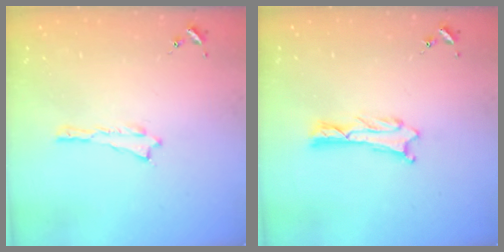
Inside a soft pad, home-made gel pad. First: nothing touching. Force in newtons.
{"total": 1.2, "press": 1.2, "slide": 0.0}